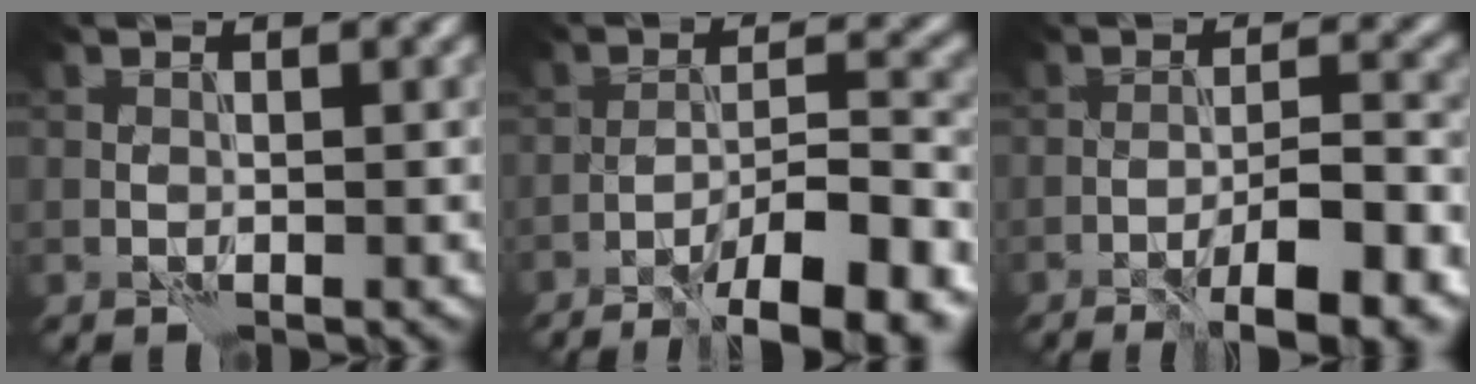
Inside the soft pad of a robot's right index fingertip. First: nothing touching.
{"total": 10.0, "force": [-6.7, 1.9, 7.2], "torque": [-0.105, 0.013, -0.101]}
{"total": 7.3, "force": [-4.2, 1.4, 5.9], "torque": [-0.085, 0.009, -0.062]}